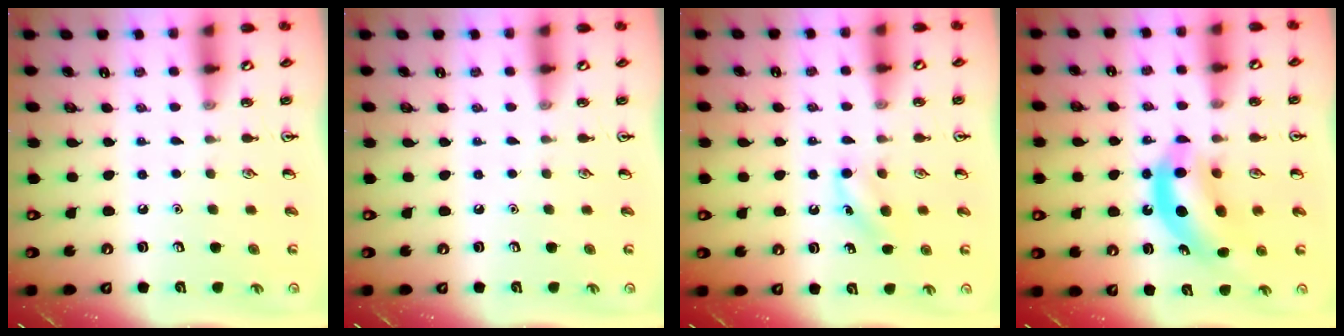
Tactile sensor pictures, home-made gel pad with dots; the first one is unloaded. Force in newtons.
{"total": 0.0}
{"total": 6.9, "press": 6.7, "slide": 1.8}
{"total": 10.1, "press": 9.7, "slide": 3.0}